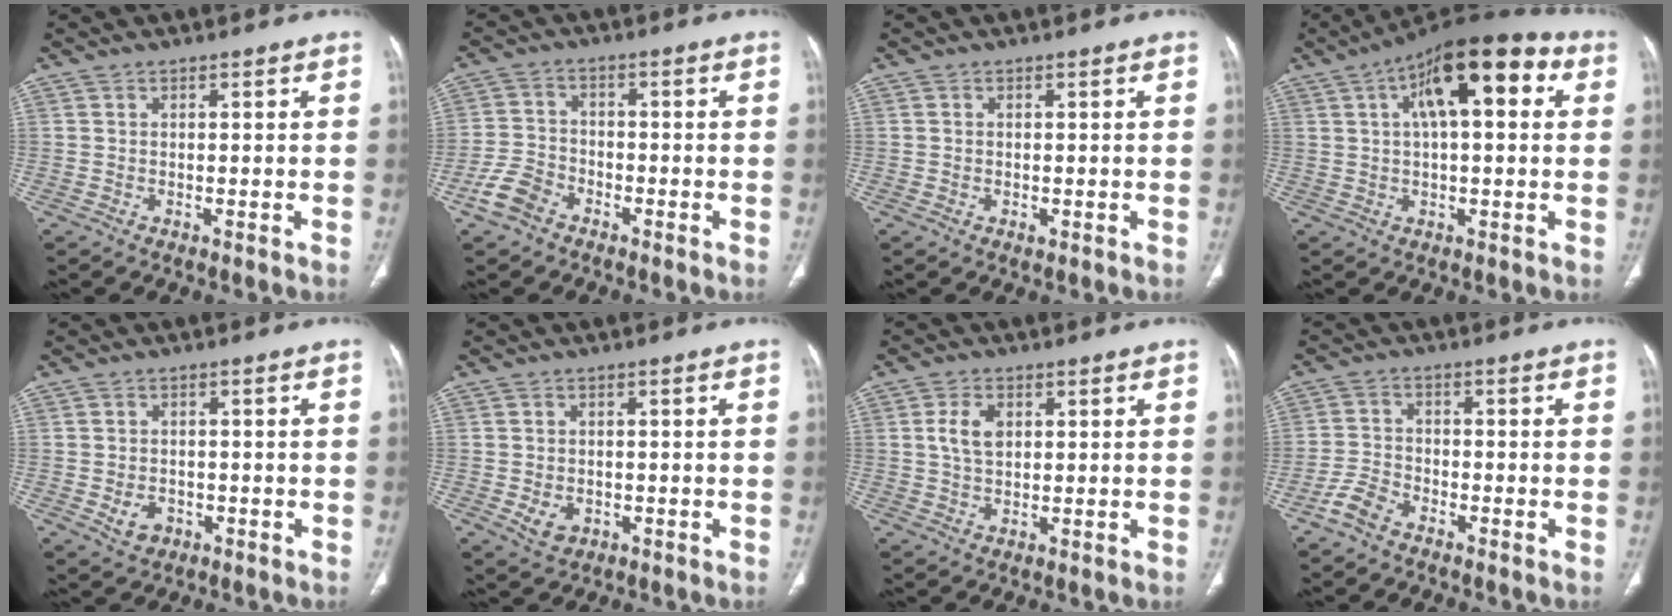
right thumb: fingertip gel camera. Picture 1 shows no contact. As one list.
[{"total": 6.1, "force": [-3.7, 4.1, 2.7], "torque": [-0.053, 0.021, -0.073]}, {"total": 0.9, "force": [-0.2, 0.7, 0.6], "torque": [-0.012, -0.002, -0.001]}, {"total": 16.2, "force": [5.2, 6.6, 13.8], "torque": [-0.182, 0.027, 0.071]}, {"total": 3.9, "force": [-1.3, 3.1, 2.1], "torque": [-0.028, 0.006, -0.013]}, {"total": 4.0, "force": [-1.1, 3.1, 2.3], "torque": [-0.032, 0.003, -0.008]}, {"total": 4.8, "force": [1.2, 3.0, 3.6], "torque": [-0.068, 0.000, 0.023]}, {"total": 4.3, "force": [-3.2, 2.1, 2.0], "torque": [-0.041, 0.016, -0.067]}]